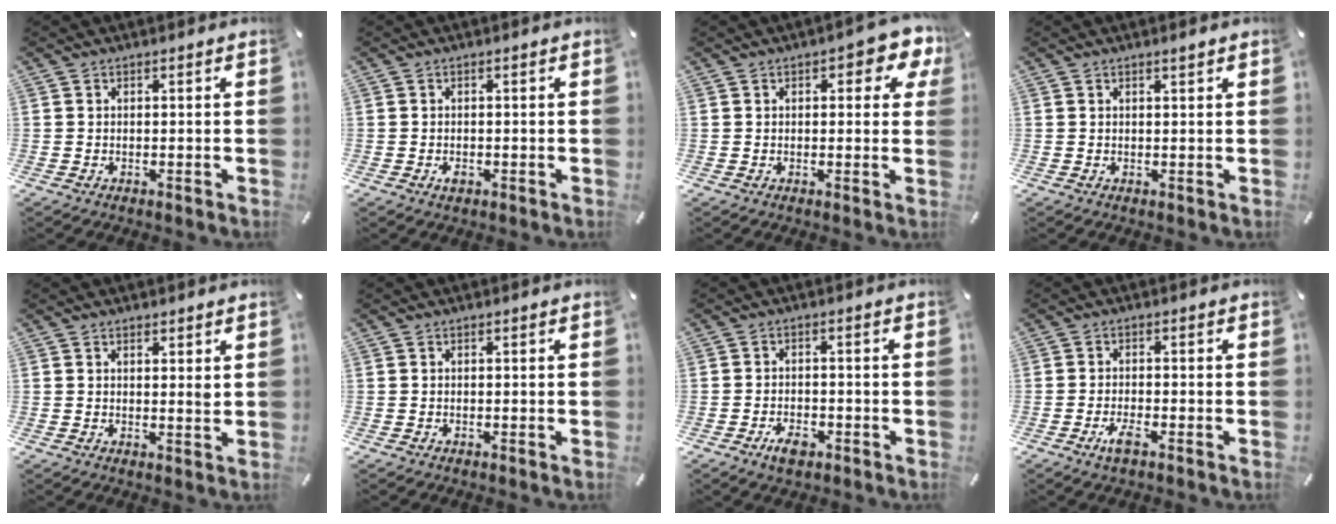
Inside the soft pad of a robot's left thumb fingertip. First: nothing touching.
{"total": 1.3, "force": [-0.6, 0.9, 0.8], "torque": [-0.014, 0.000, -0.011]}
{"total": 5.7, "force": [2.3, 2.7, 4.4], "torque": [-0.052, -0.008, 0.032]}
{"total": 1.0, "force": [0.7, 0.2, 0.7], "torque": [-0.014, 0.000, 0.012]}
{"total": 2.1, "force": [1.5, 0.9, 1.2], "torque": [-0.009, -0.009, 0.023]}
{"total": 0.0}
{"total": 4.2, "force": [-2.6, 2.4, 2.4], "torque": [-0.048, 0.008, -0.047]}
{"total": 3.4, "force": [-2.0, 1.0, 2.5], "torque": [-0.053, 0.002, -0.038]}